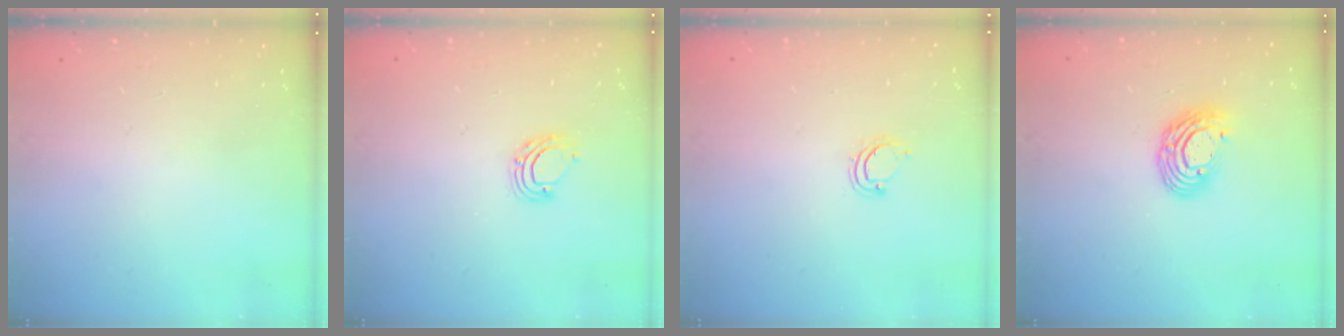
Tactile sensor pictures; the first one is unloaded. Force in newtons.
{"total": 6.9, "press": 6.8, "slide": 0.9}
{"total": 3.9, "press": 3.9, "slide": 0.3}
{"total": 9.5, "press": 9.5, "slide": 0.7}